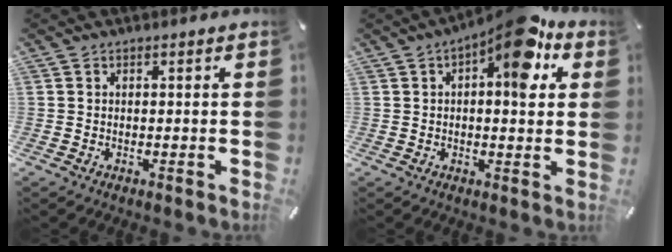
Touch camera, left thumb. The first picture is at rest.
{"total": 12.9, "force": [5.9, 5.1, 10.3], "torque": [-0.120, -0.041, 0.090]}